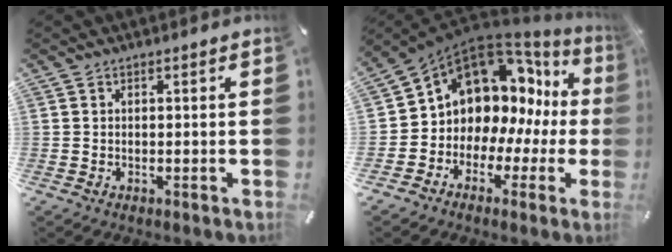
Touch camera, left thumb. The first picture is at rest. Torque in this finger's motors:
{"motor_torque": [0.67, 1.68, 2.41, -0.18, 0.23]}